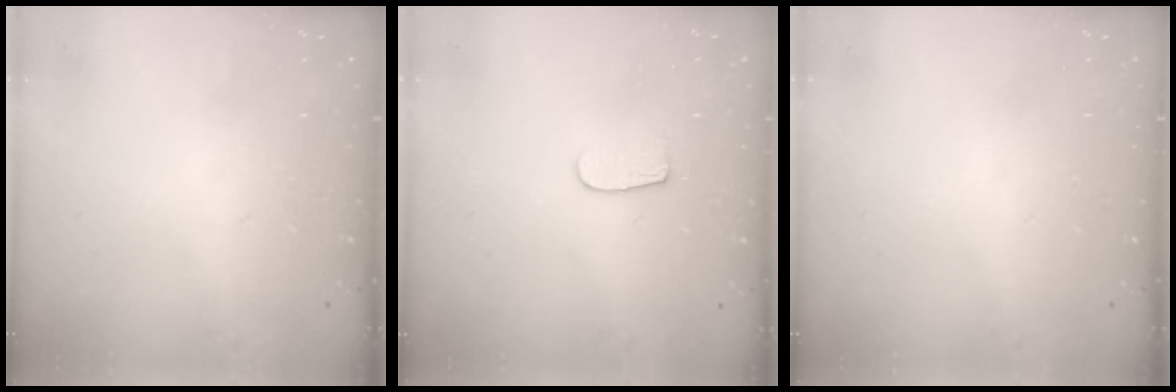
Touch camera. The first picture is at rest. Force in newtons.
{"total": 5.9, "press": 5.9, "slide": 0.6}
{"total": 0.0}